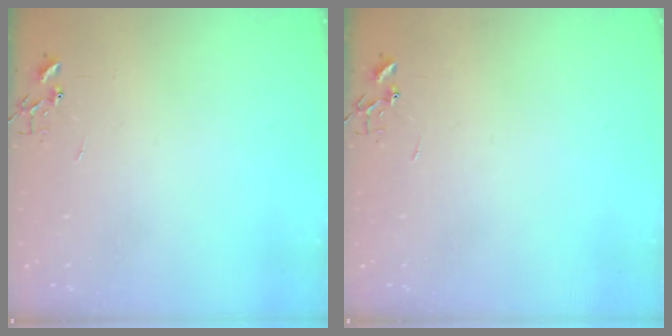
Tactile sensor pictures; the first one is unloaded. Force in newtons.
{"total": 0.0}